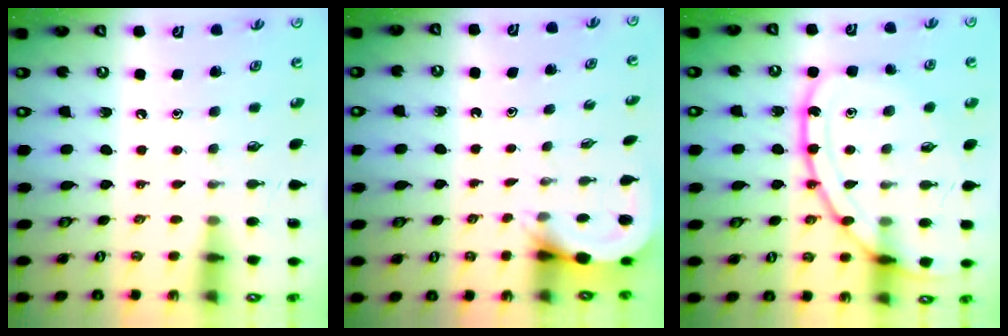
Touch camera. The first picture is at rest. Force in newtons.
{"total": 3.5, "press": 3.5, "slide": 0.3}
{"total": 15.6, "press": 15.6, "slide": 0.8}